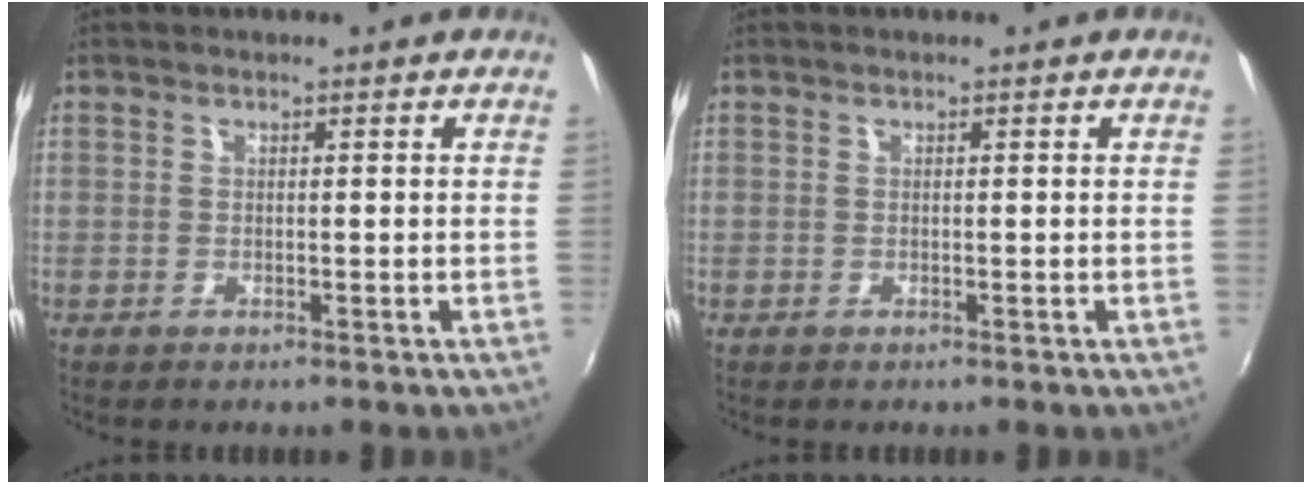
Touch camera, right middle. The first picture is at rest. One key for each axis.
{"total": 0.0}